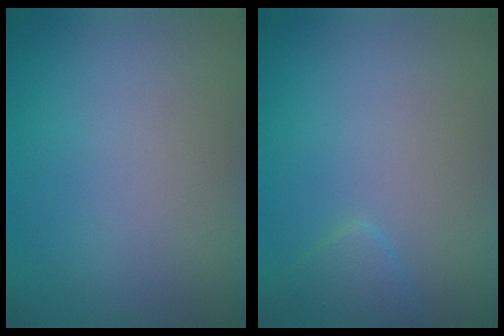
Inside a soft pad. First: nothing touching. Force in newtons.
{"total": 1.2, "press": 1.2, "slide": 0.1}